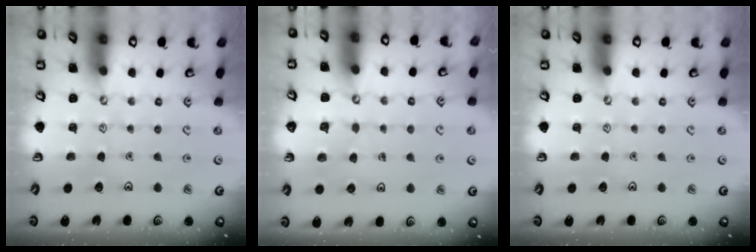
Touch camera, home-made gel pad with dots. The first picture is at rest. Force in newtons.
{"total": 3.4, "press": 3.4, "slide": 0.3}
{"total": 0.0}